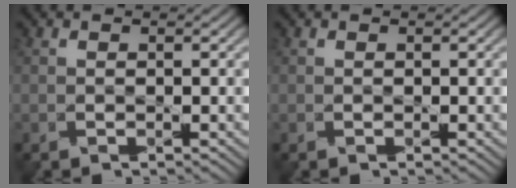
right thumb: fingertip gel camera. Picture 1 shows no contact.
{"total": 0.0}